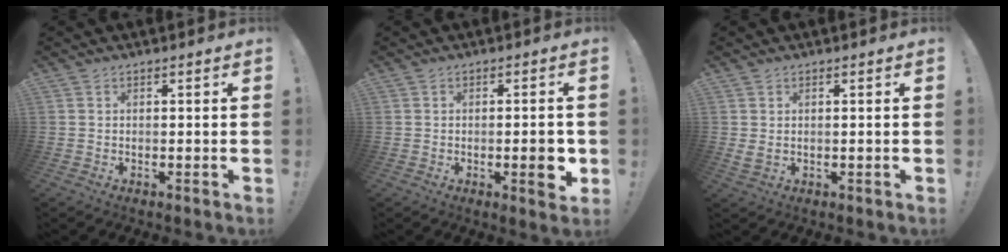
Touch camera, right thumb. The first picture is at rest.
{"total": 5.0, "force": [-1.3, 1.5, 4.6], "torque": [-0.052, -0.001, -0.019]}
{"total": 1.8, "force": [0.9, 0.9, 1.3], "torque": [-0.012, -0.005, 0.014]}